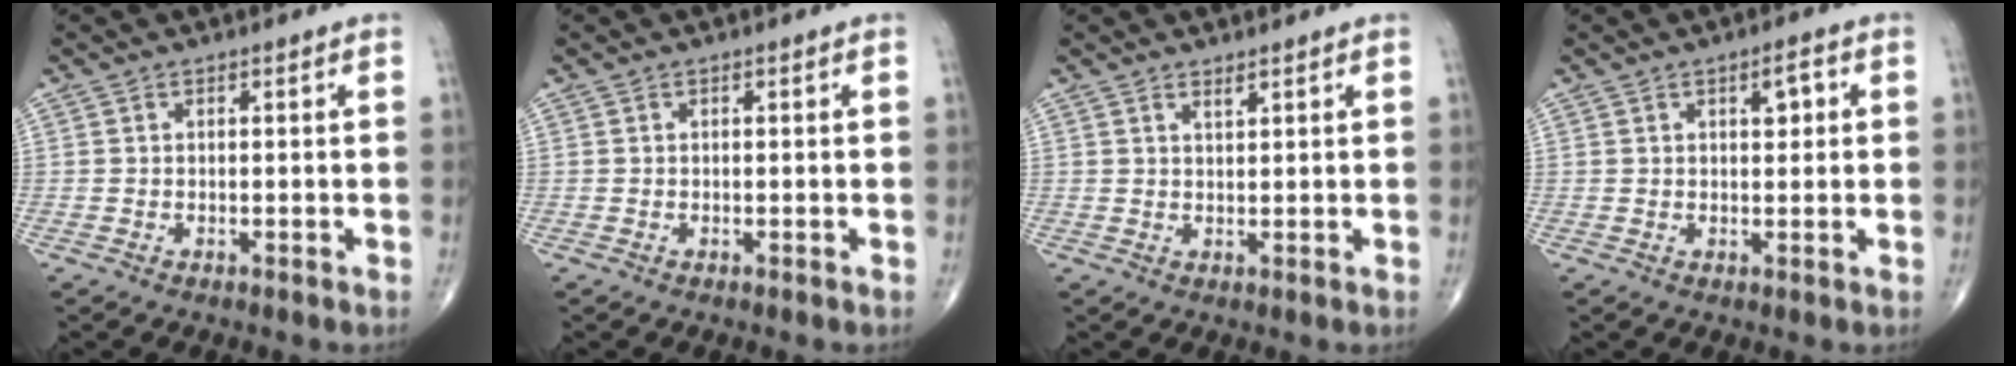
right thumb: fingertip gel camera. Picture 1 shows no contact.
{"total": 0.0}
{"total": 1.3, "force": [1.1, 0.3, 0.7], "torque": [-0.009, -0.010, 0.020]}
{"total": 3.4, "force": [1.1, 1.4, 2.9], "torque": [-0.035, -0.001, 0.014]}